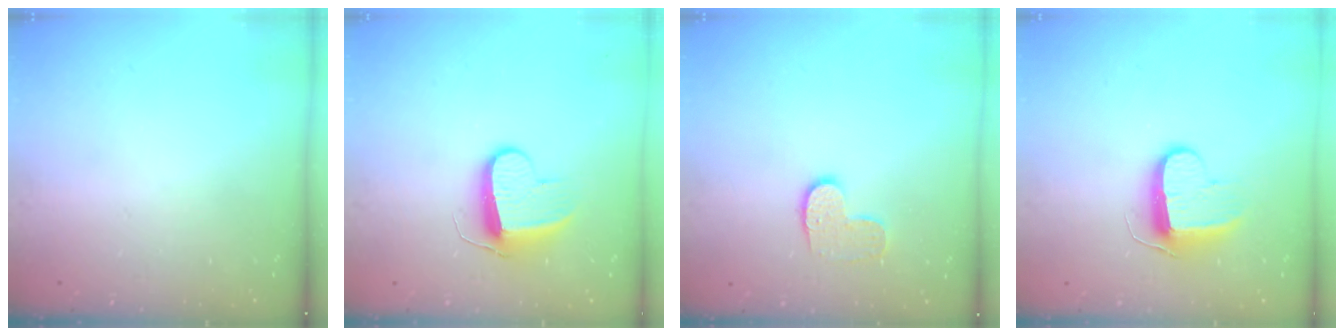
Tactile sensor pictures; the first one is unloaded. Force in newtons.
{"total": 9.0, "press": 9.0, "slide": 0.6}
{"total": 7.3, "press": 7.3, "slide": 0.2}
{"total": 9.7, "press": 9.7, "slide": 0.4}